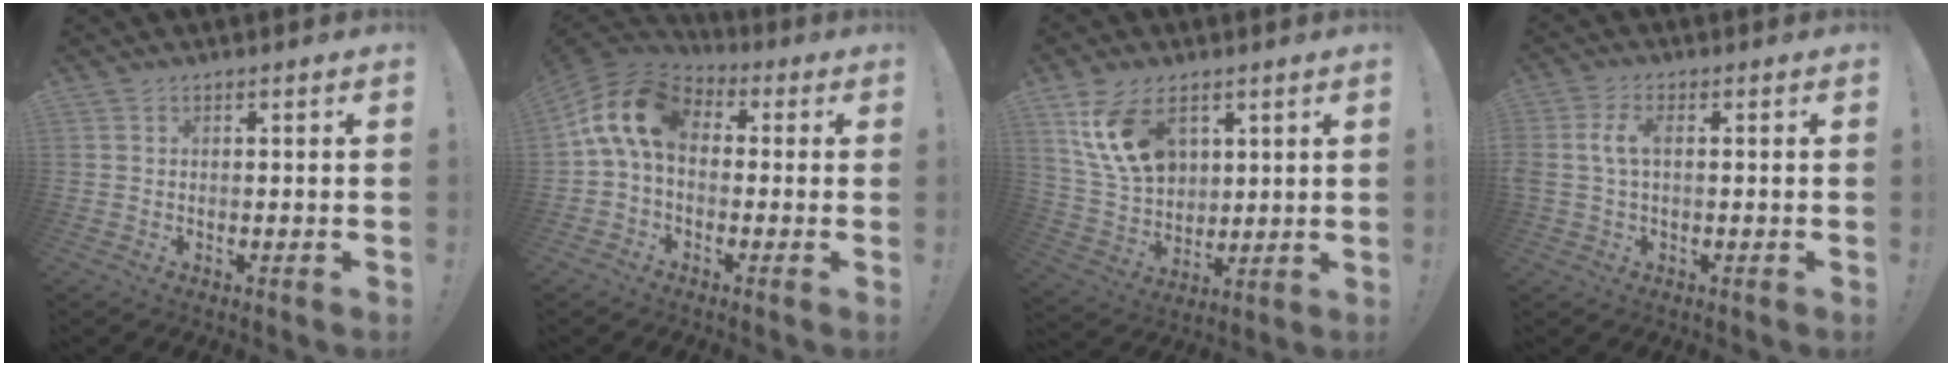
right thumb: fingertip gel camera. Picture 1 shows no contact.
{"total": 13.7, "force": [2.2, 8.6, 10.5], "torque": [-0.208, 0.018, 0.042]}
{"total": 15.5, "force": [7.2, 9.8, 9.5], "torque": [-0.185, -0.027, 0.140]}
{"total": 5.3, "force": [0.1, 2.6, 4.6], "torque": [-0.097, 0.006, 0.001]}